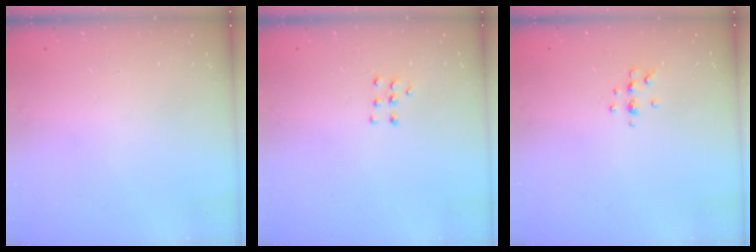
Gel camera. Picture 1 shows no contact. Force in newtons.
{"total": 4.6, "press": 4.5, "slide": 0.5}
{"total": 4.7, "press": 4.6, "slide": 1.1}